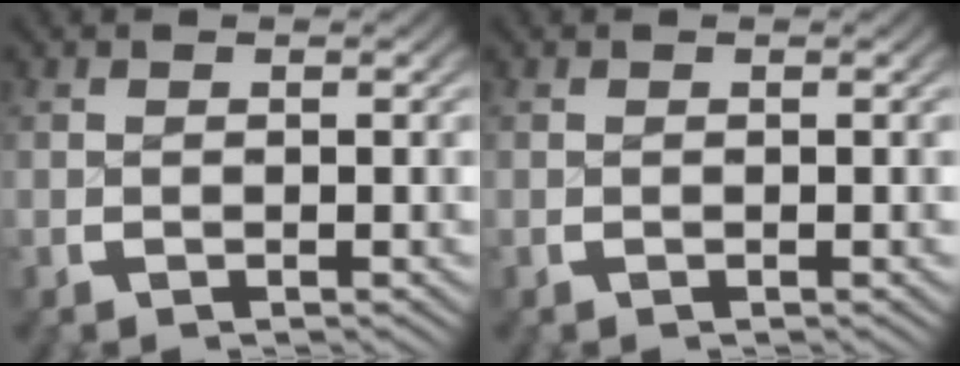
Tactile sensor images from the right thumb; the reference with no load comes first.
{"total": 0.0}